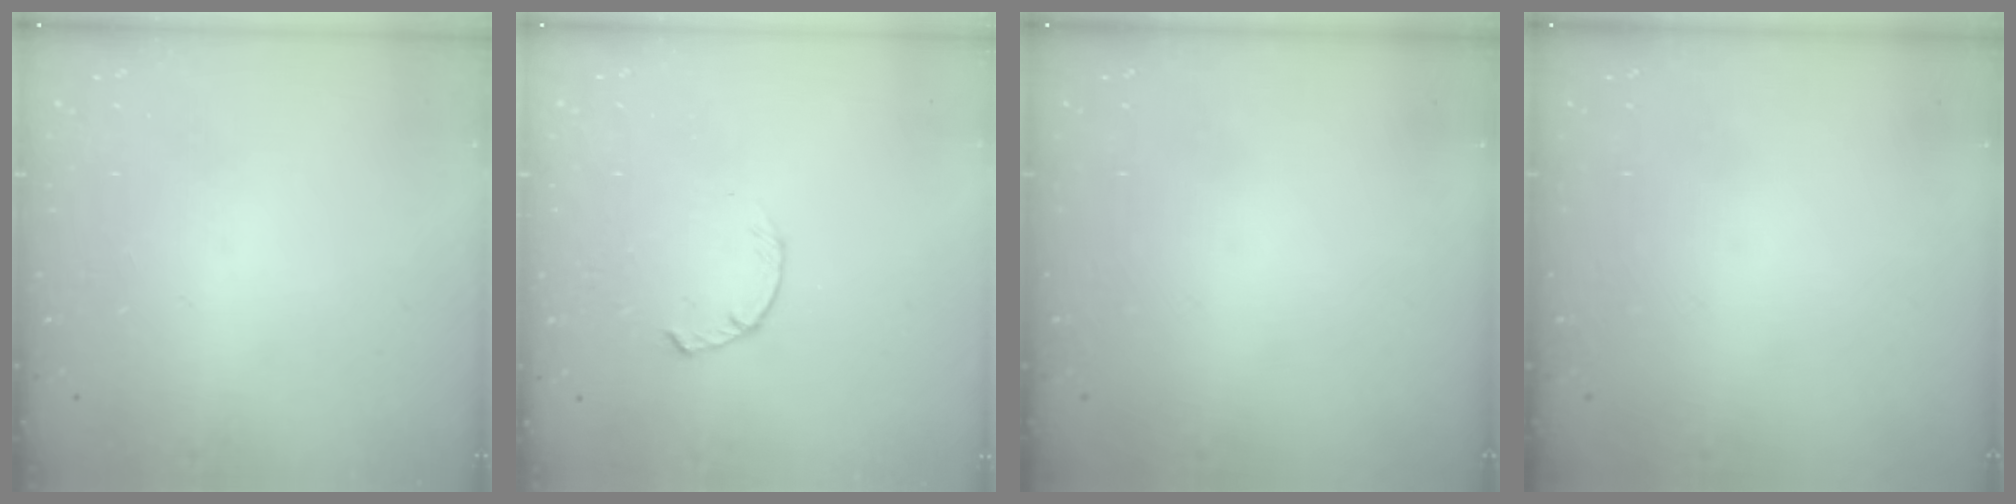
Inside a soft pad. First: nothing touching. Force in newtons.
{"total": 1.8, "press": 1.8, "slide": 0.3}
{"total": 0.0}
{"total": 0.0}